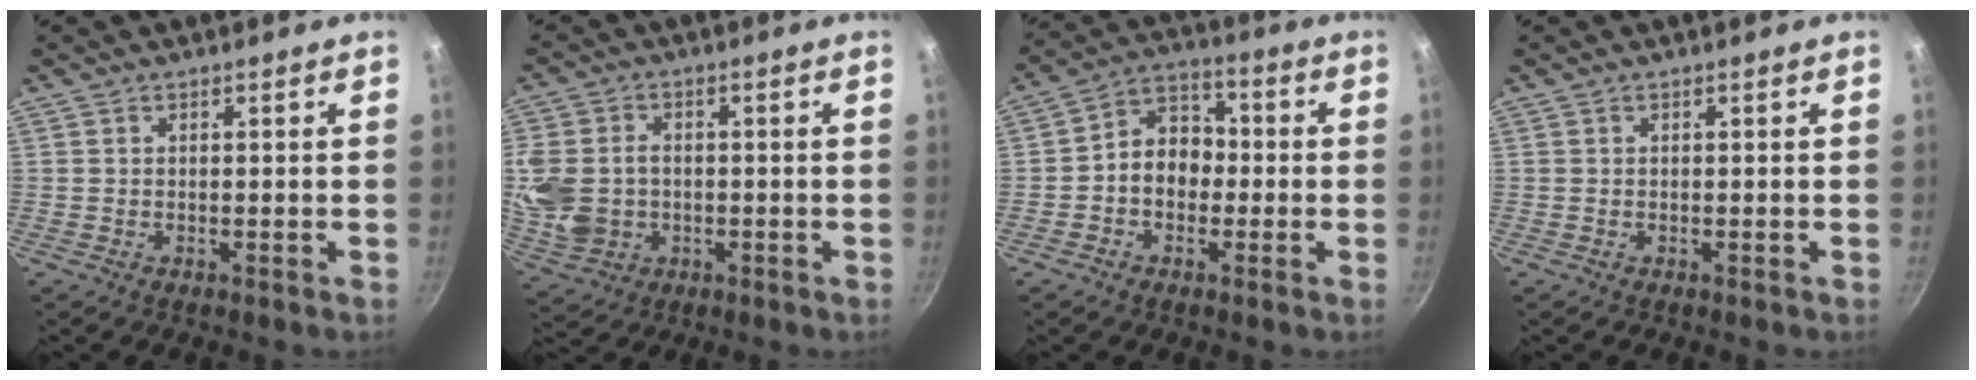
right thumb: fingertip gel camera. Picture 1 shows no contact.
{"total": 11.3, "force": [-0.8, 8.9, 6.9], "torque": [-0.133, 0.005, -0.007]}
{"total": 9.1, "force": [-0.9, 7.2, 5.5], "torque": [-0.040, 0.030, -0.028]}
{"total": 0.0}